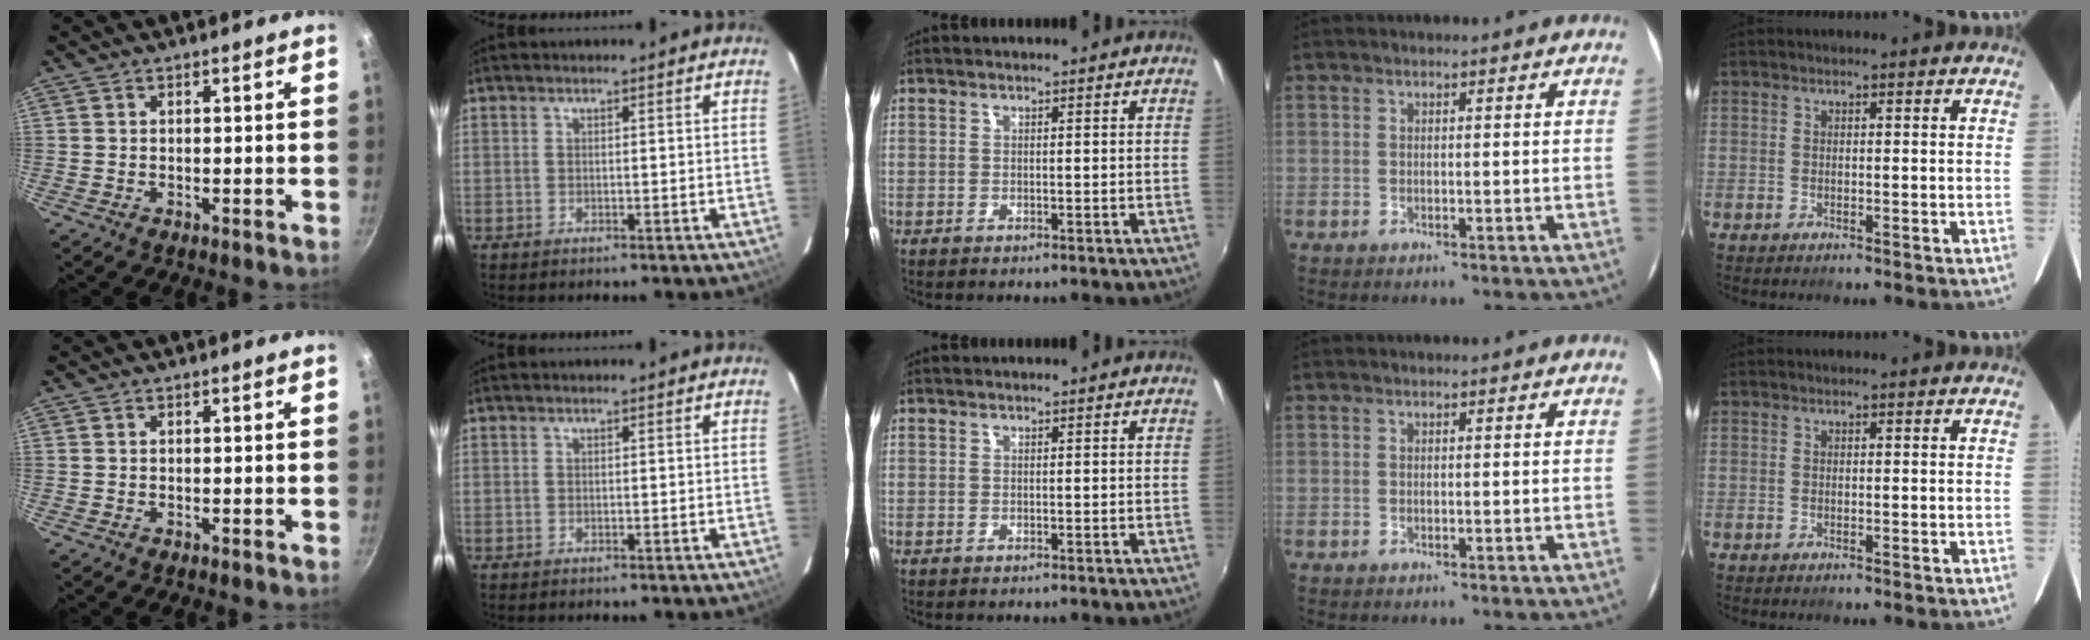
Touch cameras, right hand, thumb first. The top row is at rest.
{}